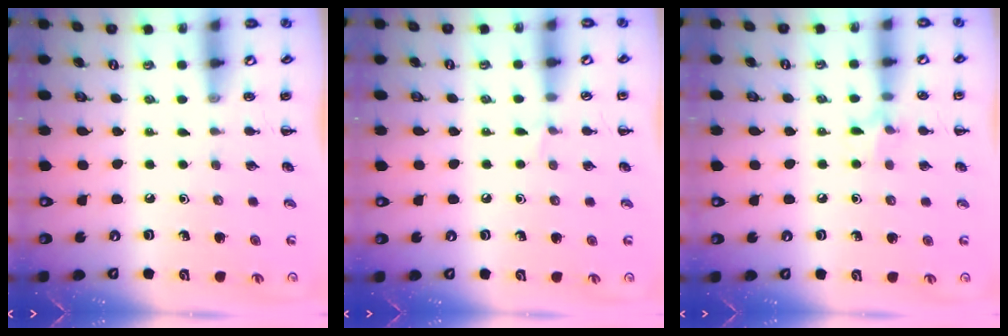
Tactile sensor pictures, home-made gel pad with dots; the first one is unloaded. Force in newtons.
{"total": 3.5, "press": 3.3, "slide": 1.2}
{"total": 6.3, "press": 6.0, "slide": 2.1}